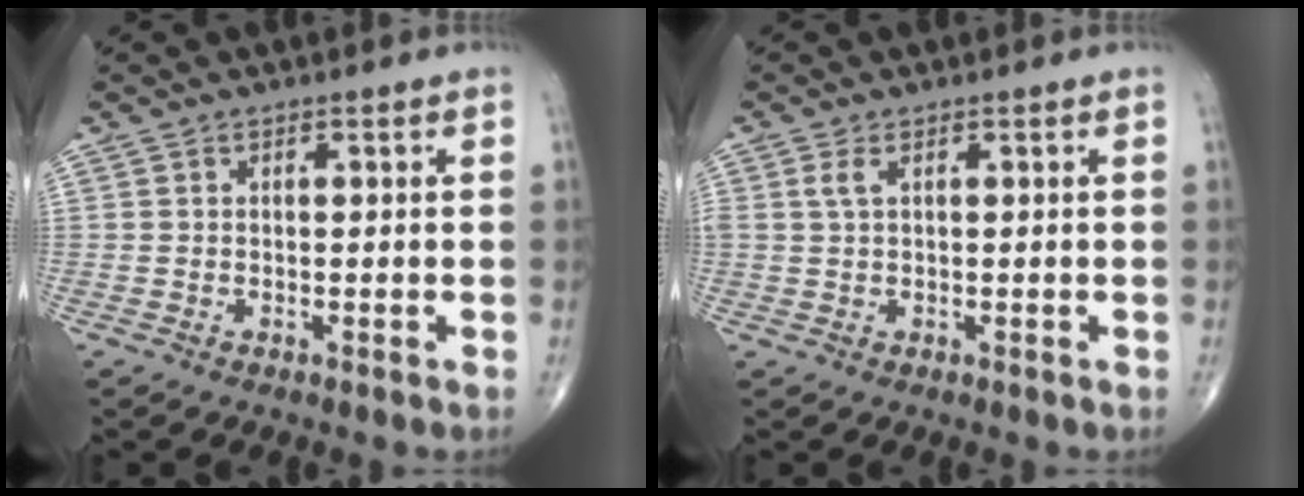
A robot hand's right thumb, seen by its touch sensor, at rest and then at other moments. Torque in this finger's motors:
{"motor_torque": [-0.34, -0.25, 0.40, 0.16, 0.02]}